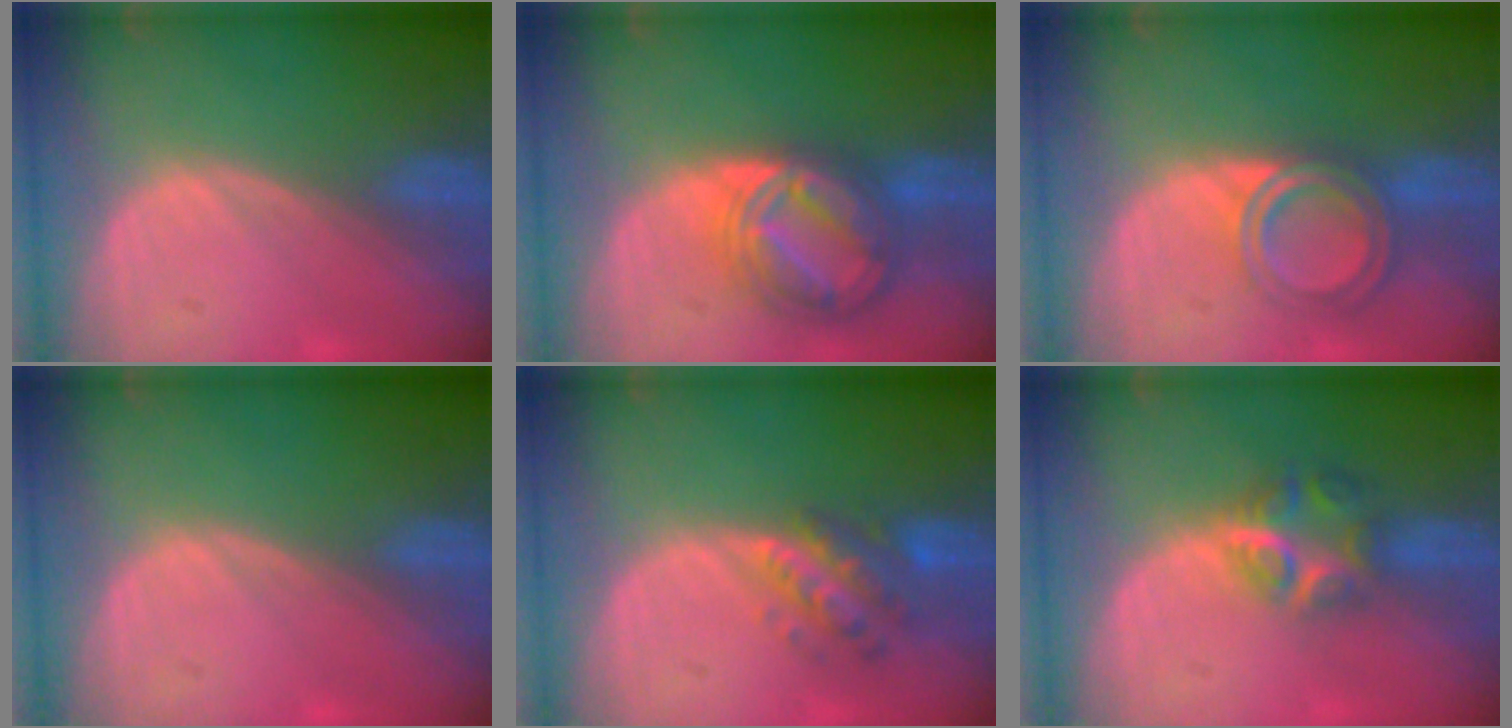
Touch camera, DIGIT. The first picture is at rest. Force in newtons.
{"total": 9.0, "press": 9.0, "slide": 0.6}
{"total": 6.4, "press": 5.4, "slide": 3.4}
{"total": 0.0}
{"total": 5.7, "press": 5.5, "slide": 1.4}
{"total": 5.9, "press": 5.4, "slide": 2.5}